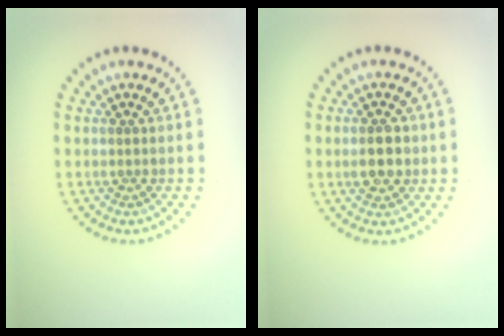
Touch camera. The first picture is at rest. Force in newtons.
{"total": 2.8, "press": 2.8, "slide": 0.0}